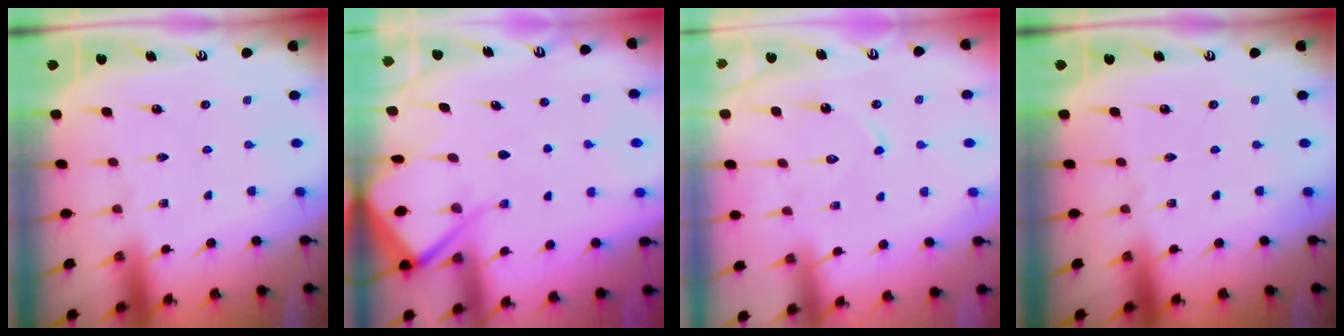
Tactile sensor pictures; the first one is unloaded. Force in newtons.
{"total": 9.5, "press": 9.5, "slide": 0.9}
{"total": 7.5, "press": 7.5, "slide": 0.5}
{"total": 0.0}